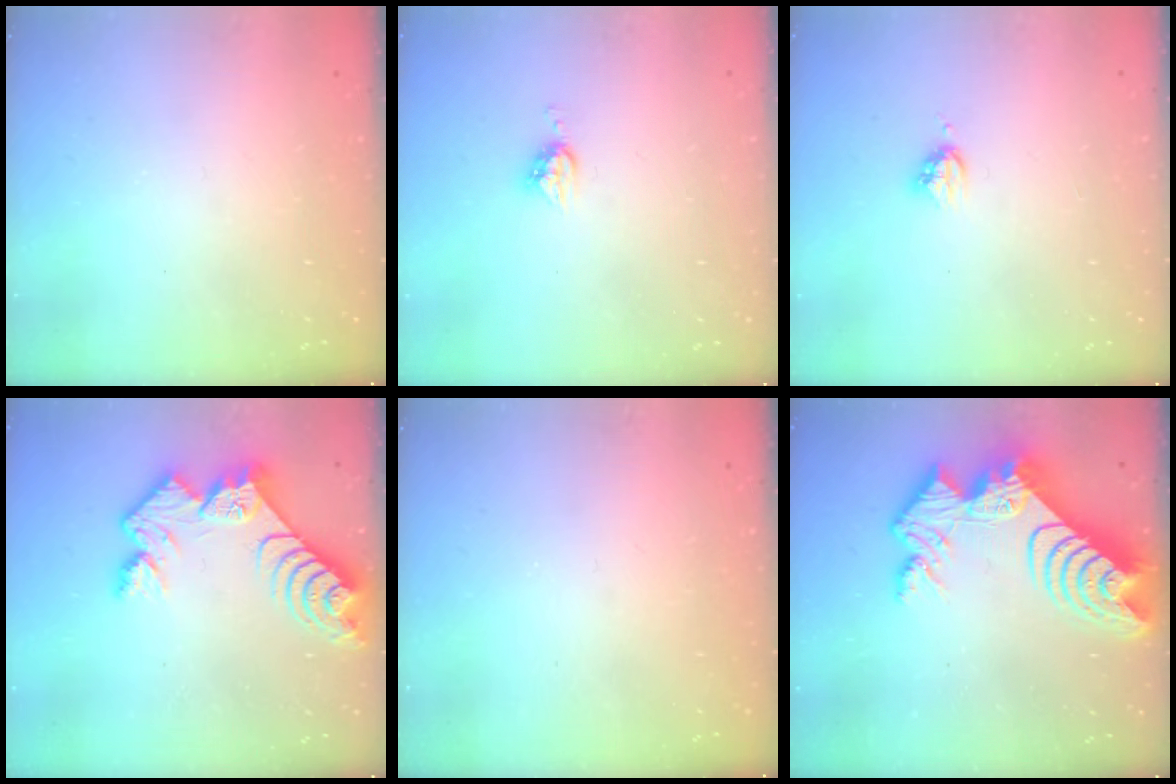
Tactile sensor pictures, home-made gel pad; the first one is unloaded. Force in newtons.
{"total": 5.0, "press": 5.0, "slide": 0.2}
{"total": 3.4, "press": 3.4, "slide": 0.4}
{"total": 12.9, "press": 12.8, "slide": 1.1}
{"total": 0.0}
{"total": 16.3, "press": 16.2, "slide": 1.4}